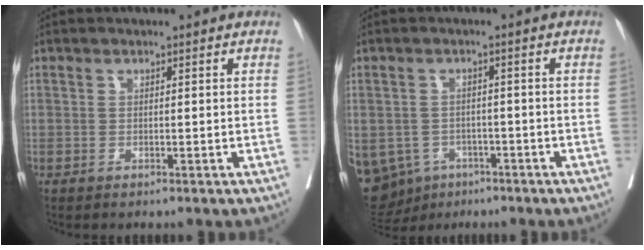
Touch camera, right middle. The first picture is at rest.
{"total": 15.0, "force": [-7.2, 12.0, 5.4], "torque": [-0.164, 0.001, -0.091]}